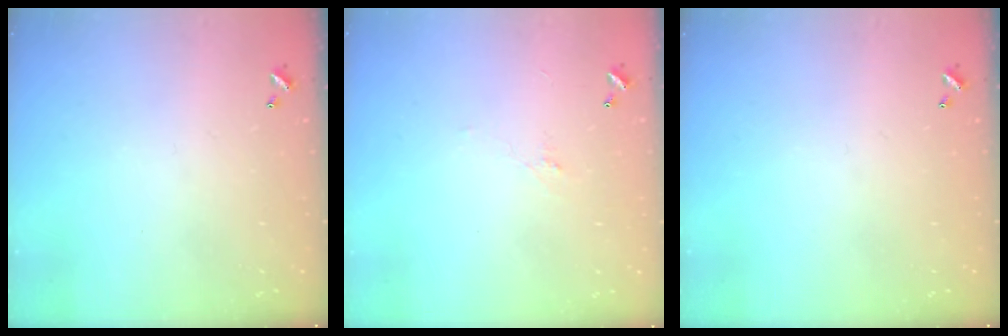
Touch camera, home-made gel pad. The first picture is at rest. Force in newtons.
{"total": 0.5, "press": 0.0, "slide": 0.5}
{"total": 0.0}